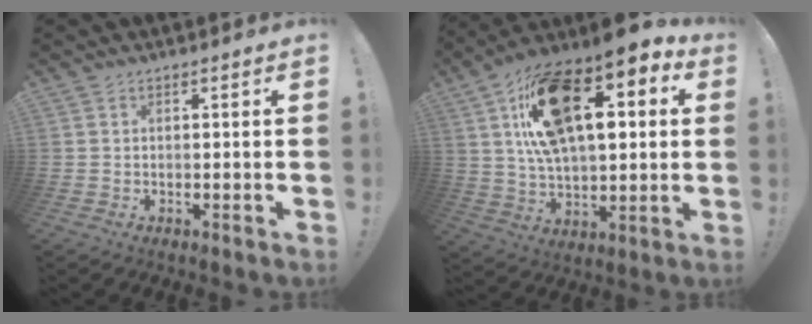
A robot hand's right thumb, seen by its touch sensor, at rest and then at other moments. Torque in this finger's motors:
{"motor_torque": [0.76, 4.25, 1.10, -0.08, 0.34]}